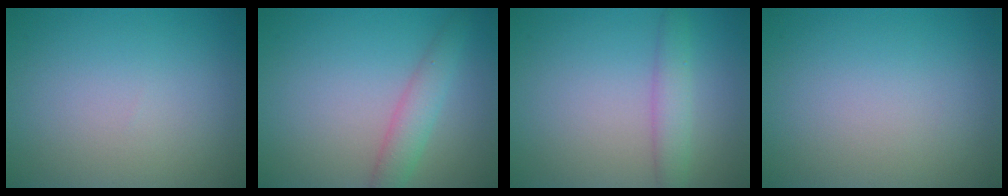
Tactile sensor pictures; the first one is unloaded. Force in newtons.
{"total": 2.8, "press": 2.8, "slide": 0.1}
{"total": 2.6, "press": 2.6, "slide": 0.0}
{"total": 0.0}